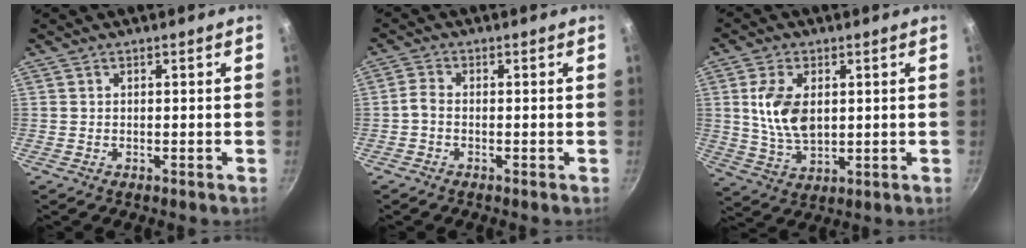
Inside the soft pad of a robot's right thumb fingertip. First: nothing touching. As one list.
[{"total": 2.1, "force": [-1.0, 1.1, 1.4], "torque": [-0.041, 0.012, -0.028]}, {"total": 10.0, "force": [1.6, 5.9, 7.8], "torque": [-0.144, -0.014, 0.036]}]